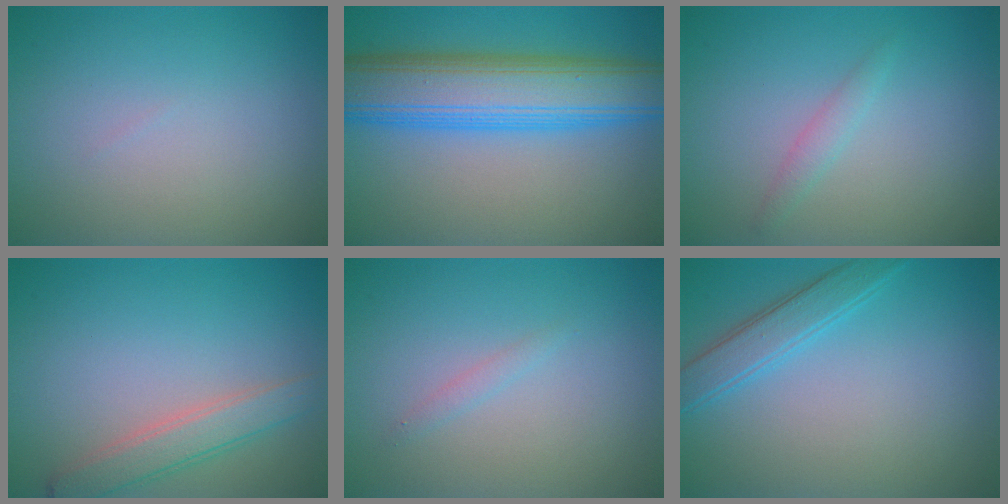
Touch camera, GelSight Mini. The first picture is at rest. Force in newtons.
{"total": 10.0, "press": 10.0, "slide": 0.4}
{"total": 1.2, "press": 1.2, "slide": 0.0}
{"total": 2.9, "press": 2.9, "slide": 0.1}
{"total": 0.7, "press": 0.7, "slide": 0.1}
{"total": 2.8, "press": 2.8, "slide": 0.2}